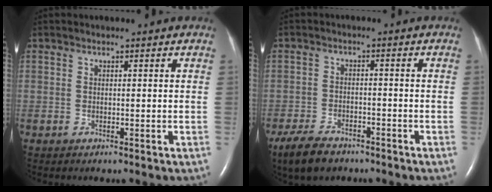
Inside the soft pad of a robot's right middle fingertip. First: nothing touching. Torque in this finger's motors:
{"motor_torque": [0.00, -0.01, -0.01, 0.04]}